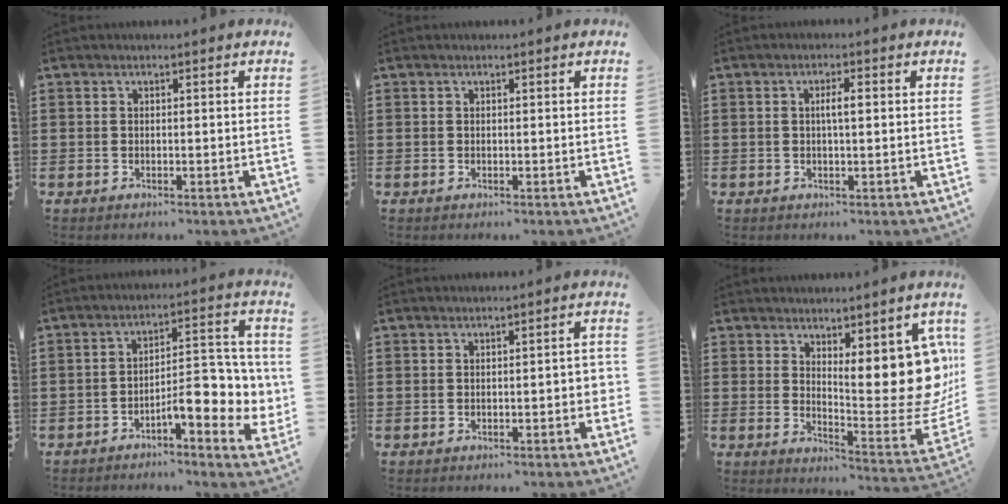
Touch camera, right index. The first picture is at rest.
{"total": 0.0}
{"total": 2.3, "force": [0.2, 0.5, 2.3], "torque": [-0.043, 0.002, 0.001]}
{"total": 8.4, "force": [-2.8, 3.2, 7.3], "torque": [-0.089, -0.012, -0.052]}
{"total": 2.2, "force": [-0.6, 0.7, 2.1], "torque": [-0.034, 0.002, -0.009]}
{"total": 12.5, "force": [4.6, 5.7, 10.1], "torque": [-0.110, -0.047, 0.086]}